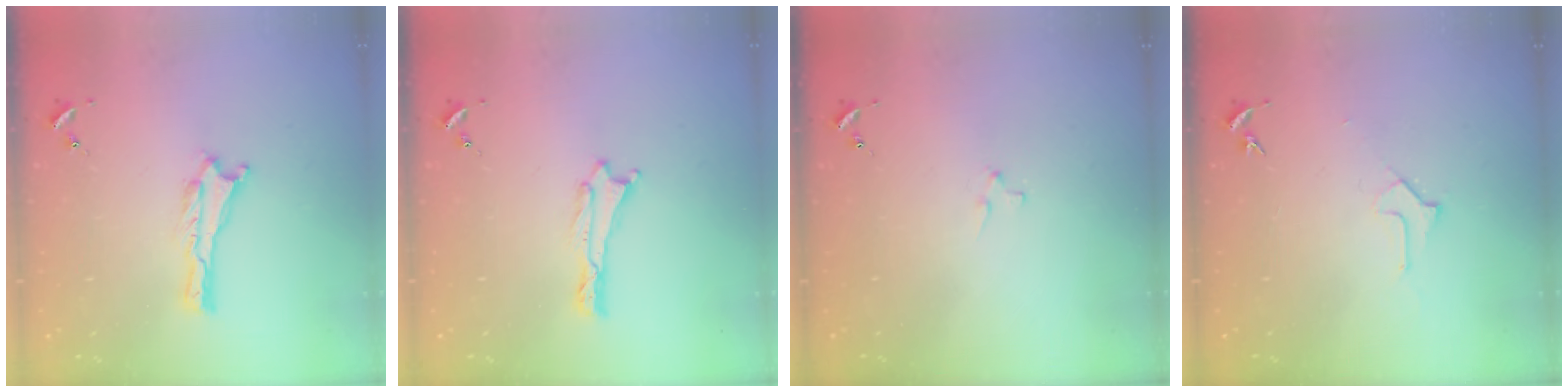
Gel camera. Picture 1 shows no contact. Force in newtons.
{"total": 0.0}
{"total": 2.0, "press": 2.0, "slide": 0.2}
{"total": 1.6, "press": 1.6, "slide": 0.1}